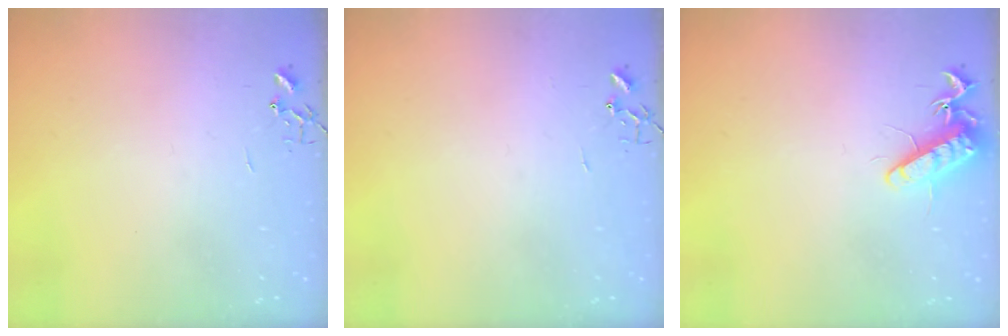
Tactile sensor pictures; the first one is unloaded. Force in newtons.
{"total": 0.0}
{"total": 11.9, "press": 11.8, "slide": 1.3}